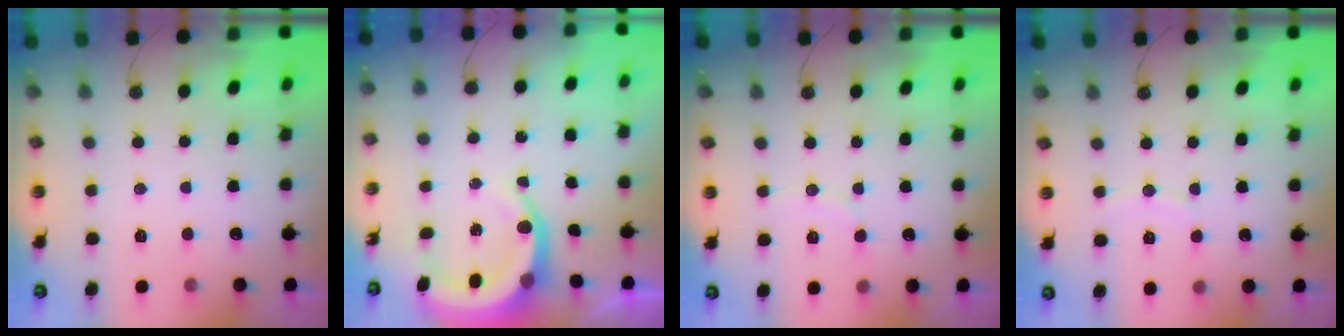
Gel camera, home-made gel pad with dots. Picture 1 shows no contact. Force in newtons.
{"total": 8.4, "press": 8.2, "slide": 1.9}
{"total": 5.1, "press": 5.0, "slide": 0.6}
{"total": 5.2, "press": 5.2, "slide": 0.6}